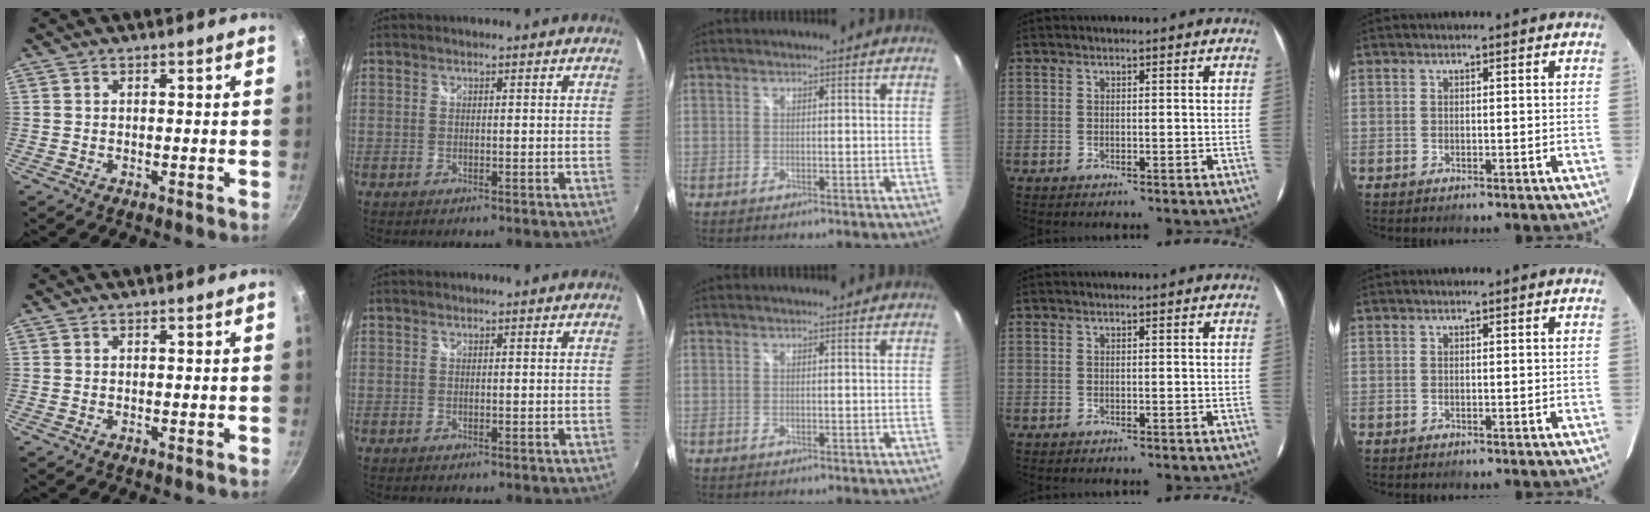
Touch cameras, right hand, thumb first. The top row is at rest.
{}